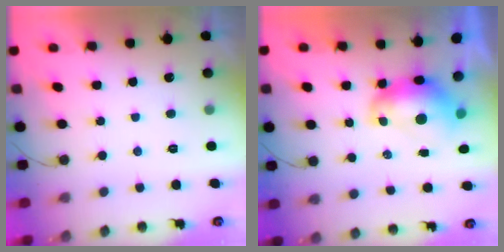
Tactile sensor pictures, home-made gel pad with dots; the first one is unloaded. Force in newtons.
{"total": 8.4, "press": 8.3, "slide": 0.8}